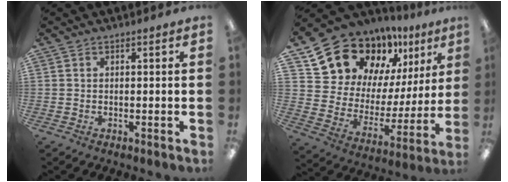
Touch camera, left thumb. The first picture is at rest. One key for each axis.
{"total": 15.5, "fx": 13.1, "fy": 7.7, "fz": 3.1, "tx": -0.090, "ty": -0.112, "tz": 0.239}